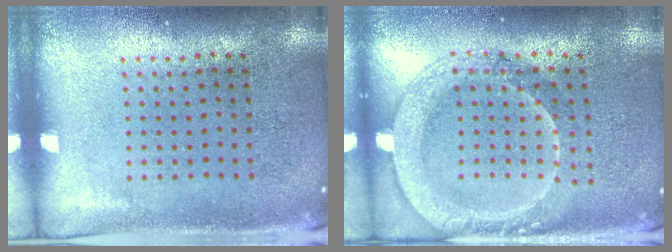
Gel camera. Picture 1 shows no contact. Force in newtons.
{"total": 2.0, "press": 1.8, "slide": 0.9}